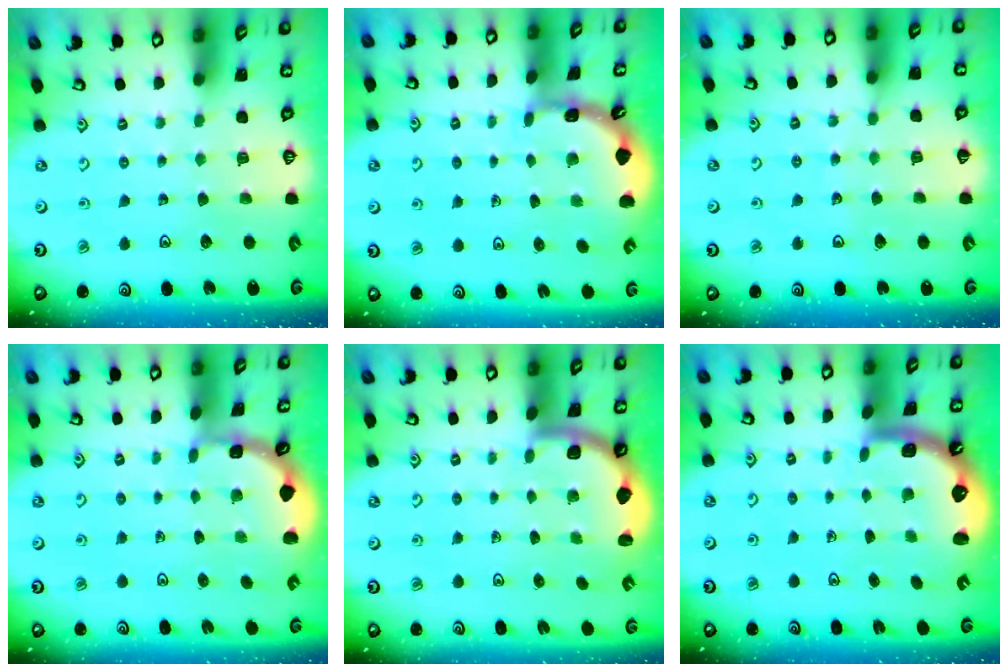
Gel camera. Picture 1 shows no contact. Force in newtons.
{"total": 1.8, "press": 1.8, "slide": 0.1}
{"total": 3.4, "press": 3.4, "slide": 0.3}
{"total": 1.1, "press": 1.1, "slide": 0.3}
{"total": 1.8, "press": 1.8, "slide": 0.1}
{"total": 1.5, "press": 1.4, "slide": 0.6}